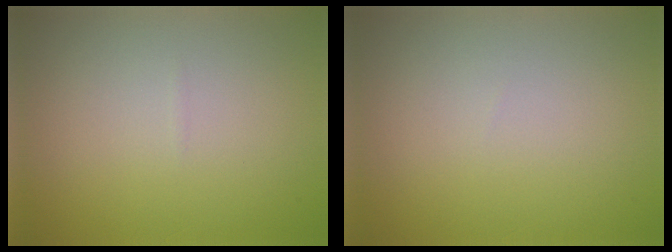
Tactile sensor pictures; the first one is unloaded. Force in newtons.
{"total": 0.0}